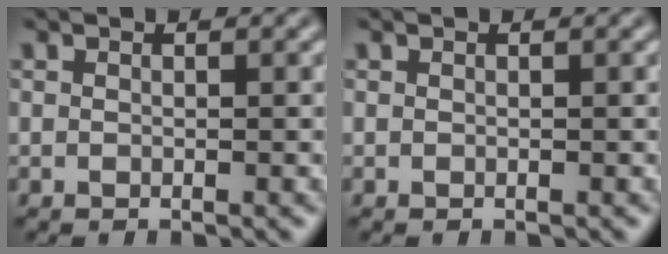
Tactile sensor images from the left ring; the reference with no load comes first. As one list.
[{"total": 0.0}]